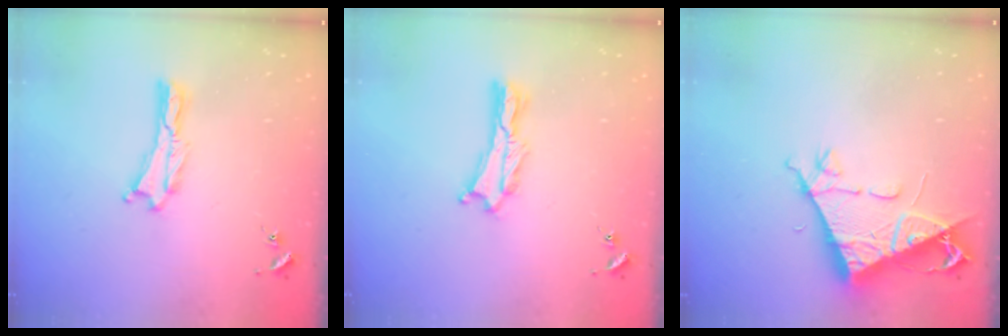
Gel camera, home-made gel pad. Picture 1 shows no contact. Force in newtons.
{"total": 1.2, "press": 1.1, "slide": 0.3}
{"total": 8.6, "press": 8.5, "slide": 1.2}